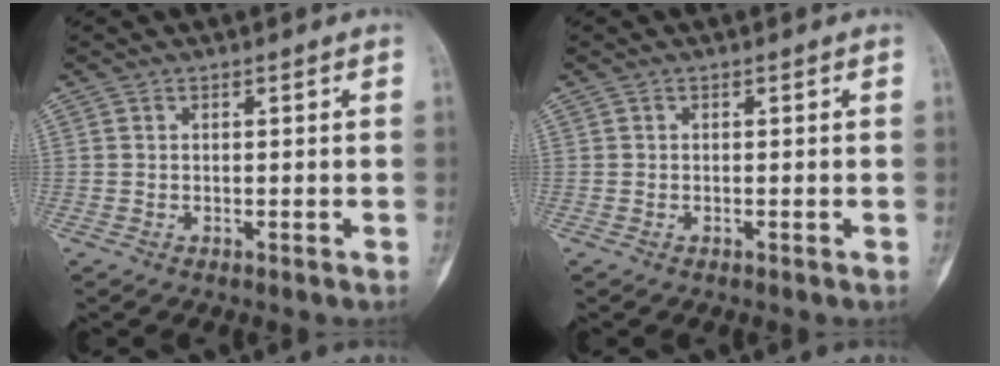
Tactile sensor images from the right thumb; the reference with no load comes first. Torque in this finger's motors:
{"motor_torque": [-0.16, 0.07, 0.05, -0.14, 0.04]}